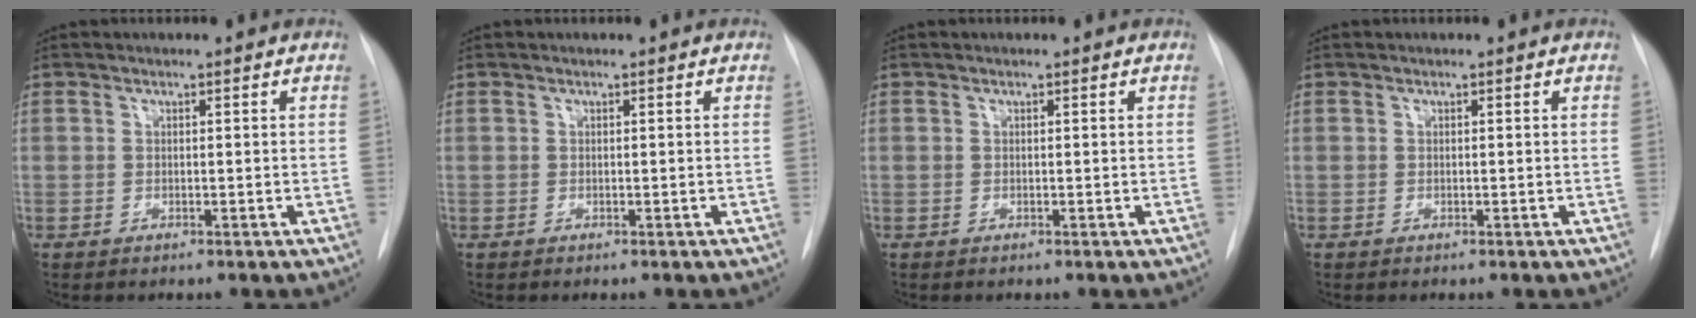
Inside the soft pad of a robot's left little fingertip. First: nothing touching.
{"total": 0.0}
{"total": 0.0}
{"total": 0.0}